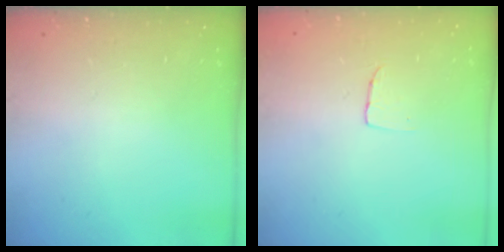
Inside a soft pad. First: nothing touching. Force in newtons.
{"total": 2.9, "press": 2.9, "slide": 0.1}